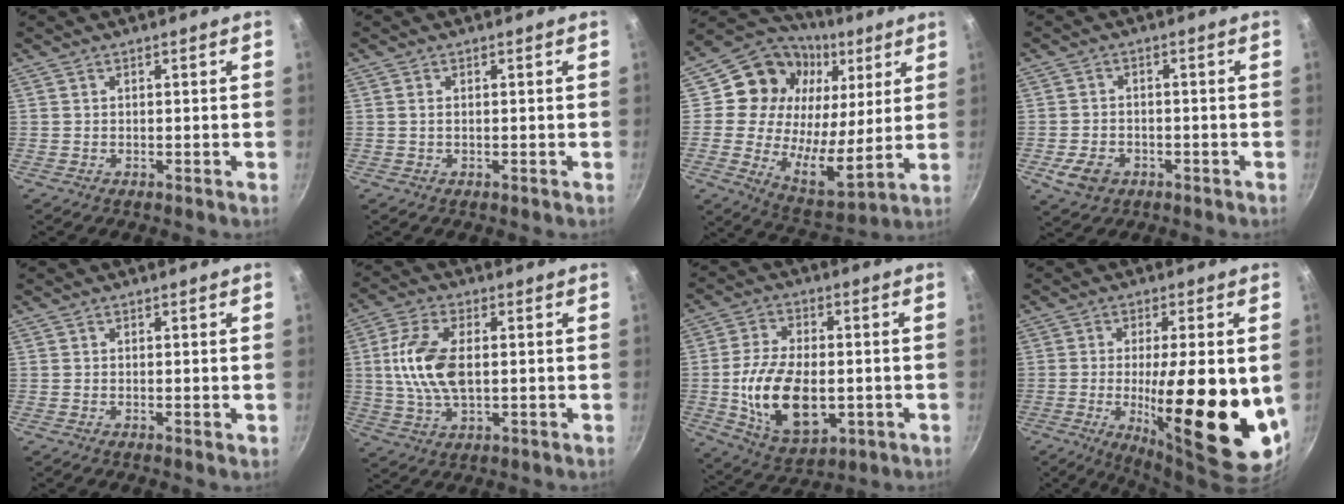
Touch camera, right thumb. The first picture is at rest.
{"total": 0.7, "force": [0.1, 0.4, 0.6], "torque": [-0.013, 0.001, 0.001]}
{"total": 21.0, "force": [7.2, 15.4, 12.3], "torque": [-0.179, -0.036, 0.115]}
{"total": 5.6, "force": [-2.3, 4.2, 3.0], "torque": [-0.052, 0.013, -0.035]}
{"total": 0.5, "force": [0.0, 0.1, 0.5], "torque": [-0.009, -0.002, -0.001]}
{"total": 11.5, "force": [0.9, 6.0, 9.7], "torque": [-0.190, 0.007, 0.014]}
{"total": 16.1, "force": [-2.1, 9.4, 12.9], "torque": [-0.221, 0.001, -0.026]}
{"total": 22.3, "force": [-2.4, 6.3, 21.3], "torque": [-0.302, -0.021, -0.029]}